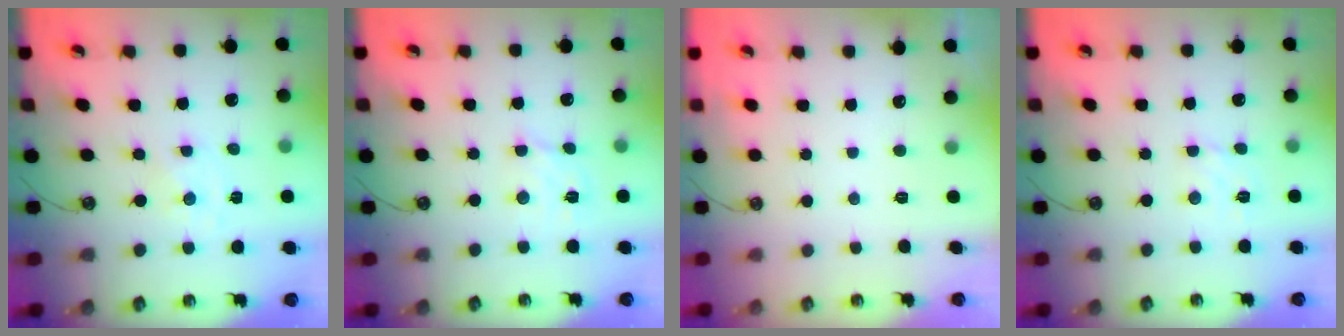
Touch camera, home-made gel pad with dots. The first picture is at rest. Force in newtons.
{"total": 4.2, "press": 4.2, "slide": 0.3}
{"total": 0.0}
{"total": 2.3, "press": 2.3, "slide": 0.5}